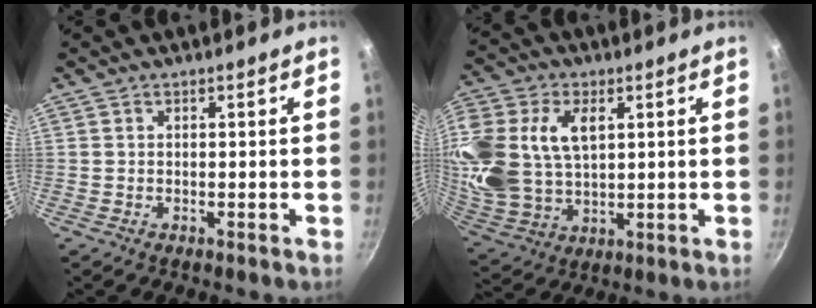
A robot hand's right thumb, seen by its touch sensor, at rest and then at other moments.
{"total": 21.5, "force": [5.9, 14.5, 14.7], "torque": [-0.336, 0.000, 0.119]}